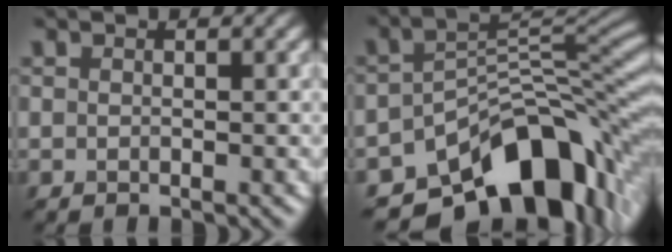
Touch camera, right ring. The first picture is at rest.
{"total": 12.0, "force": [-7.5, 6.0, 7.1], "torque": [-0.094, -0.006, -0.129]}